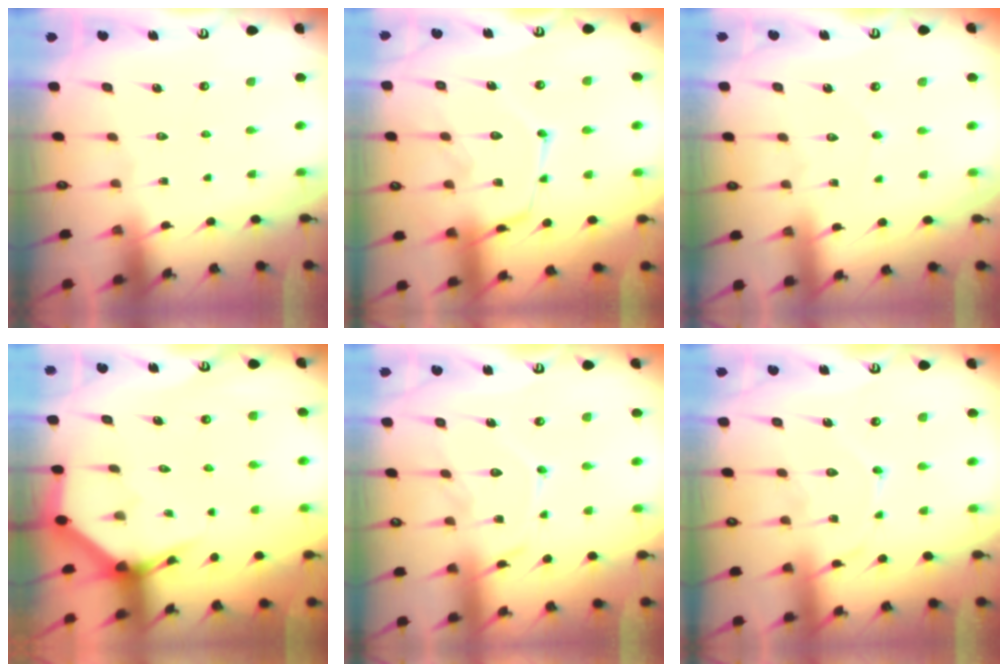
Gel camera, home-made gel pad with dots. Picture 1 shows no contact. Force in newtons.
{"total": 13.7, "press": 13.6, "slide": 1.0}
{"total": 2.6, "press": 2.6, "slide": 0.2}
{"total": 3.8, "press": 3.8, "slide": 0.2}
{"total": 11.0, "press": 11.0, "slide": 0.5}
{"total": 10.0, "press": 10.0, "slide": 0.9}